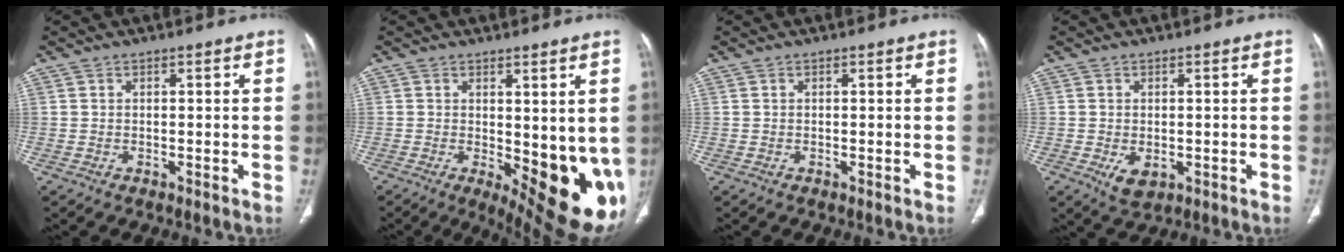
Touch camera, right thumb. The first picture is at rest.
{"total": 15.4, "force": [-1.3, 6.0, 14.1], "torque": [-0.175, -0.034, 0.001]}
{"total": 0.0}
{"total": 3.8, "force": [-0.9, 2.4, 2.8], "torque": [-0.045, -0.005, -0.005]}